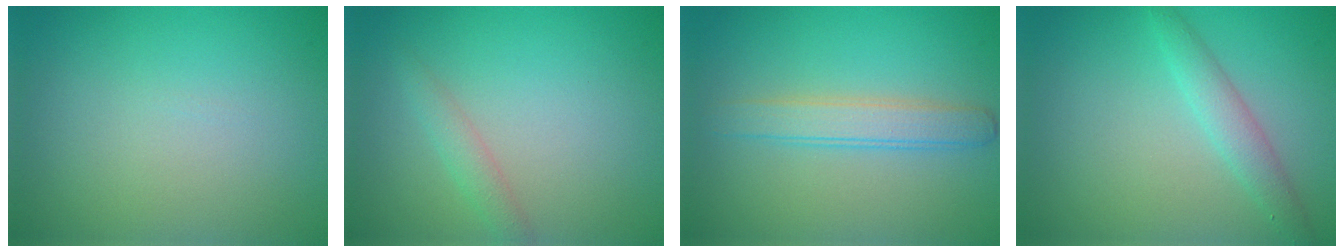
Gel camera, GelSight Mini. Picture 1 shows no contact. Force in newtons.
{"total": 1.5, "press": 1.5, "slide": 0.0}
{"total": 2.7, "press": 2.7, "slide": 0.1}
{"total": 2.2, "press": 2.2, "slide": 0.1}